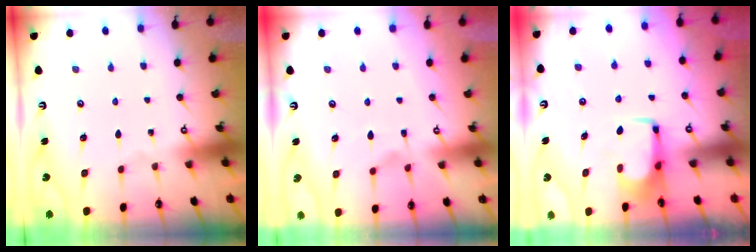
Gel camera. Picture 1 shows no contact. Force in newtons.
{"total": 2.5, "press": 2.1, "slide": 1.3}
{"total": 1.6, "press": 1.4, "slide": 0.7}